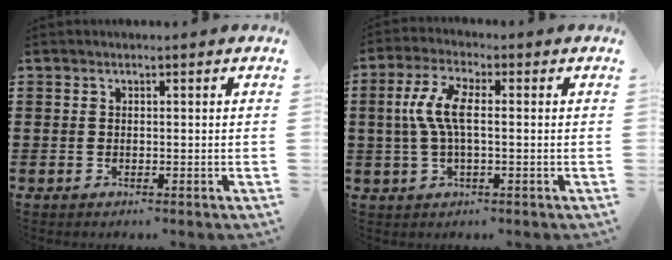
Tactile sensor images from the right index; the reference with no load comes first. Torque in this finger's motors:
{"motor_torque": [1.10, -0.46, 0.39, 0.21]}